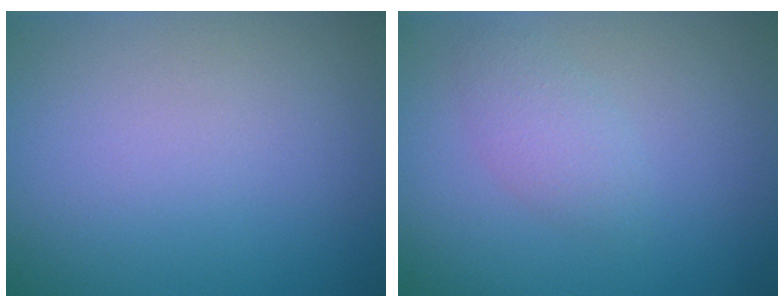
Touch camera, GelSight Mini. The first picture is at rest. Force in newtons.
{"total": 1.8, "press": 1.8, "slide": 0.1}